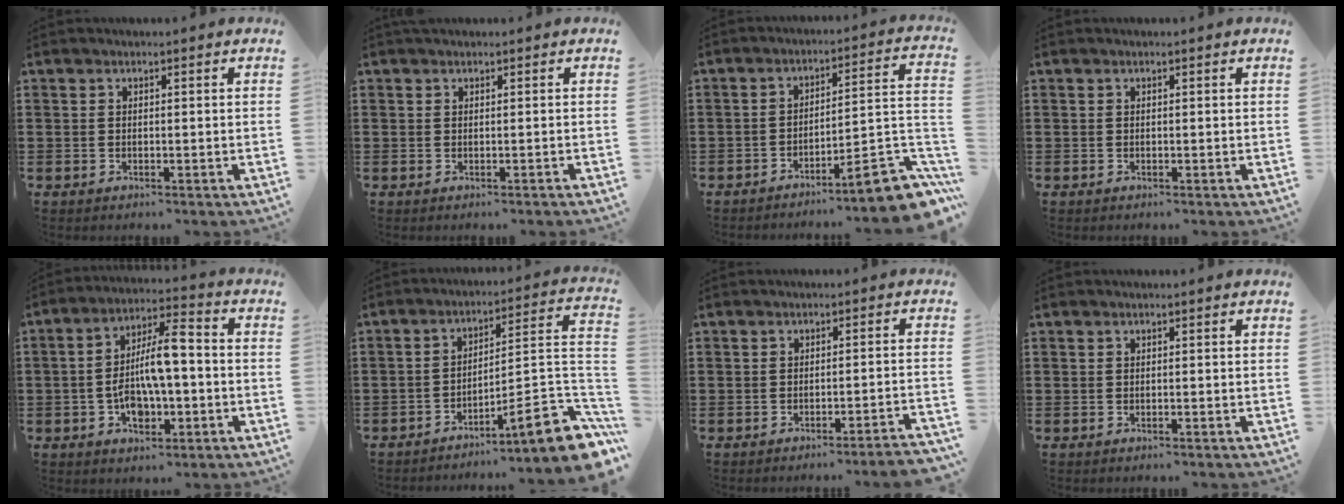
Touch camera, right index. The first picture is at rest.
{"total": 0.0}
{"total": 8.9, "force": [-6.6, 1.1, 5.9], "torque": [-0.076, 0.003, -0.123]}
{"total": 0.0}
{"total": 10.8, "force": [-1.6, 4.7, 9.6], "torque": [-0.184, 0.002, -0.030]}
{"total": 10.3, "force": [-6.3, 1.8, 8.0], "torque": [-0.107, -0.001, -0.120]}
{"total": 2.4, "force": [-2.1, -0.5, 1.1], "torque": [-0.020, -0.005, -0.042]}
{"total": 0.0}